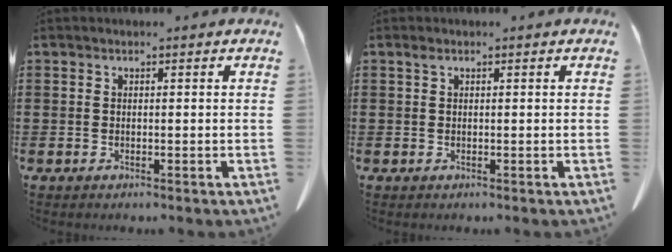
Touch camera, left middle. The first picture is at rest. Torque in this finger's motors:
{"motor_torque": [0.45, 0.52, -0.02, 0.00]}